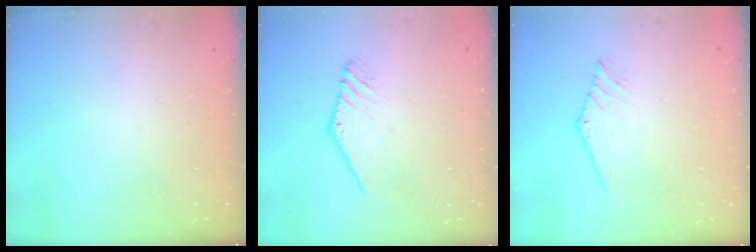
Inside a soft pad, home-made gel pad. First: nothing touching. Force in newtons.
{"total": 1.5, "press": 1.5, "slide": 0.2}
{"total": 0.0}